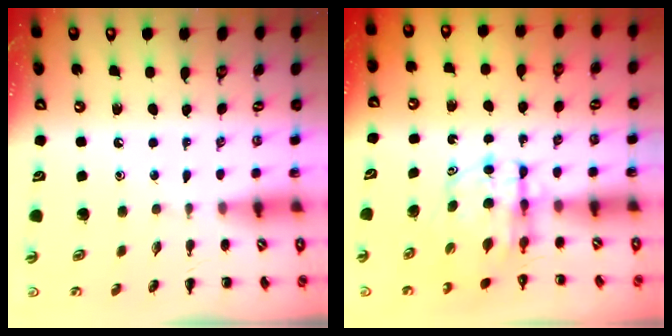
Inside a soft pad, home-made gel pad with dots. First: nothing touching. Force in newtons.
{"total": 6.7, "press": 6.6, "slide": 0.9}